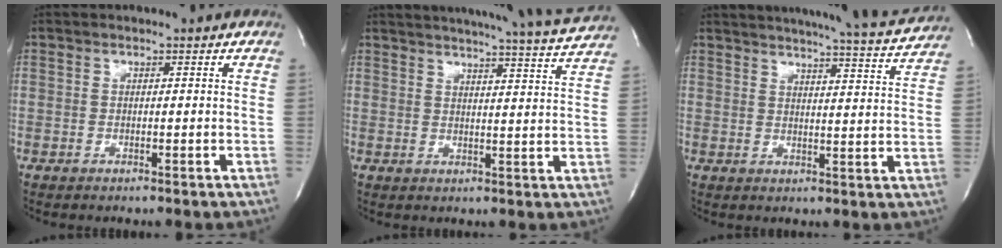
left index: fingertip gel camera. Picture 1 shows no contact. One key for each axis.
{"total": 17.8, "fx": 16.7, "fy": -1.1, "fz": 6.1, "tx": -0.101, "ty": -0.042, "tz": 0.204}
{"total": 17.5, "fx": 16.5, "fy": 0.1, "fz": 6.0, "tx": -0.094, "ty": -0.037, "tz": 0.197}